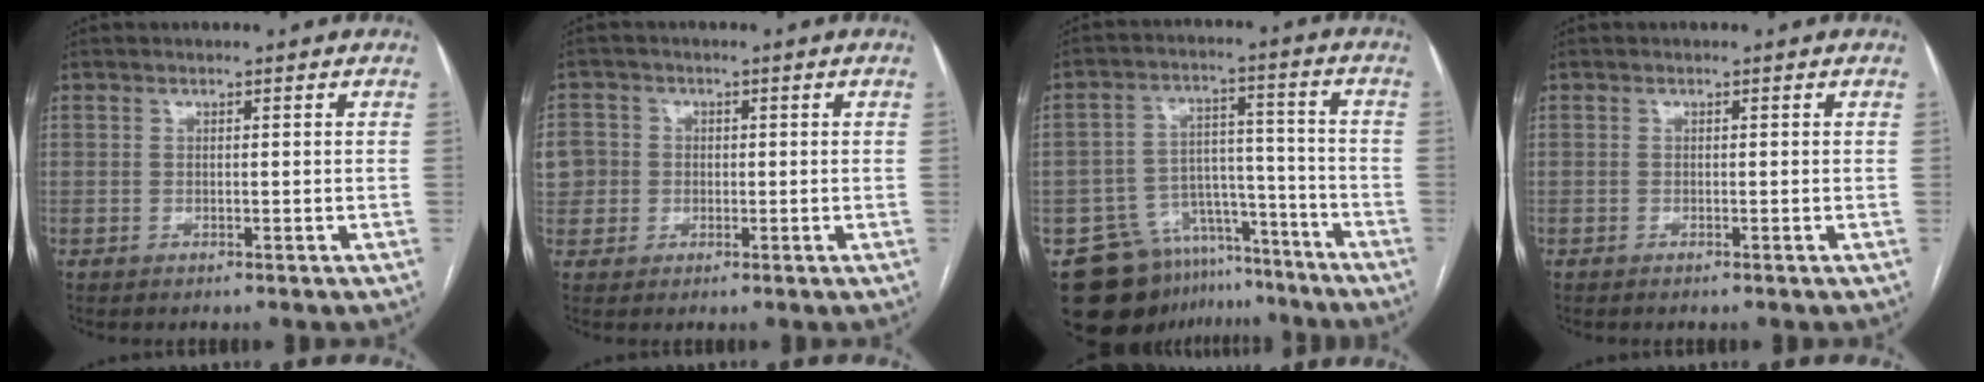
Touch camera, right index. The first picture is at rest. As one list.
[{"total": 6.9, "force": [0.5, 6.8, 1.3], "torque": [-0.039, 0.028, 0.018]}, {"total": 14.6, "force": [-11.6, 8.5, 2.8], "torque": [-0.042, 0.059, -0.167]}, {"total": 0.0}]